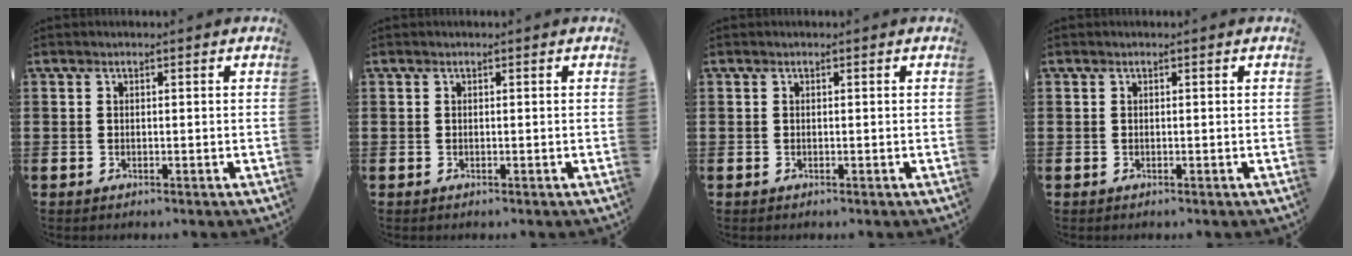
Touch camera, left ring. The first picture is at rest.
{"total": 0.0}
{"total": 0.0}
{"total": 0.0}